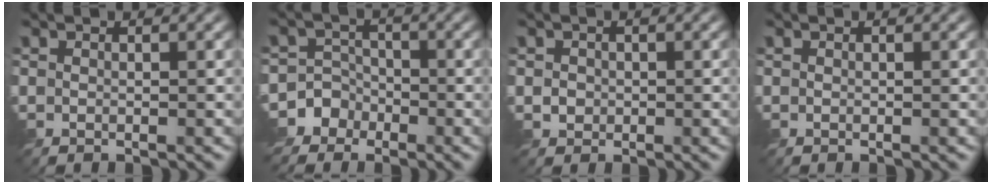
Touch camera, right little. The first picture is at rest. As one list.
[{"total": 6.1, "force": [-4.0, 4.6, 0.1], "torque": [0.016, -0.007, -0.085]}, {"total": 1.2, "force": [0.0, 1.2, 0.3], "torque": [0.002, -0.005, 0.001]}, {"total": 0.0}]